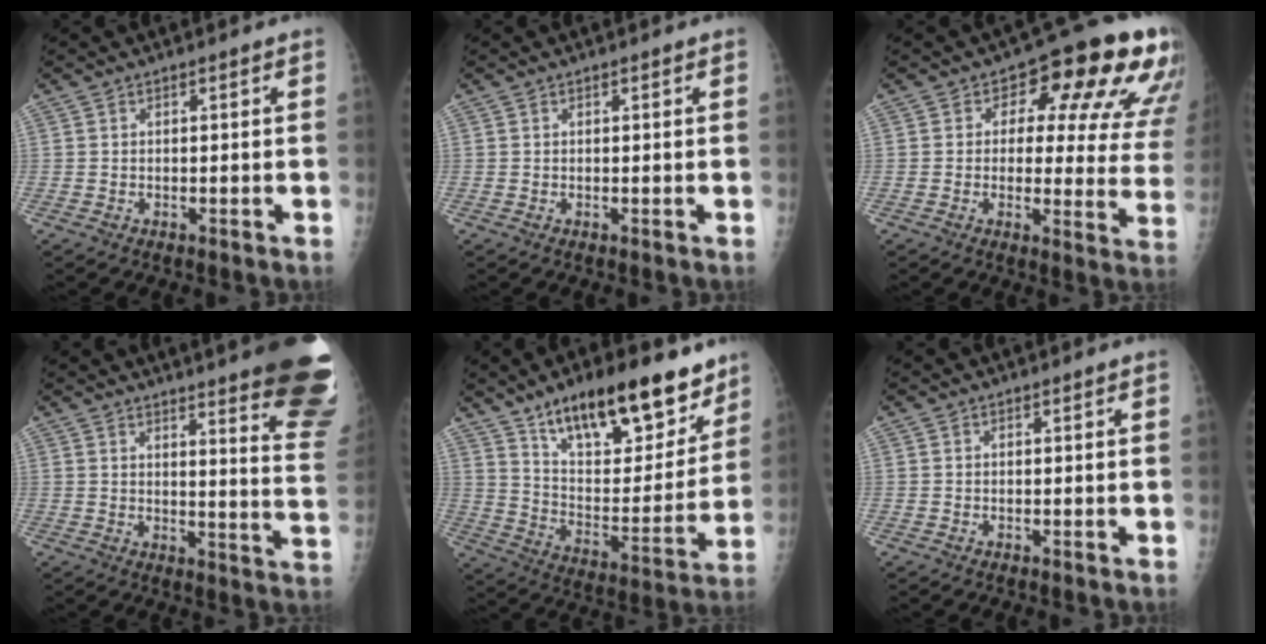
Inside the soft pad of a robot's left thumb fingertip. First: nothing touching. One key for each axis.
{"total": 0.0}
{"total": 18.5, "fx": 7.7, "fy": 8.8, "fz": 14.3, "tx": -0.128, "ty": -0.015, "tz": 0.084}
{"total": 21.4, "fx": 15.9, "fy": 2.7, "fz": 14.0, "tx": -0.143, "ty": -0.116, "tz": 0.180}
{"total": 23.6, "fx": 15.9, "fy": 9.2, "fz": 14.8, "tx": -0.179, "ty": -0.061, "tz": 0.259}
{"total": 0.0}